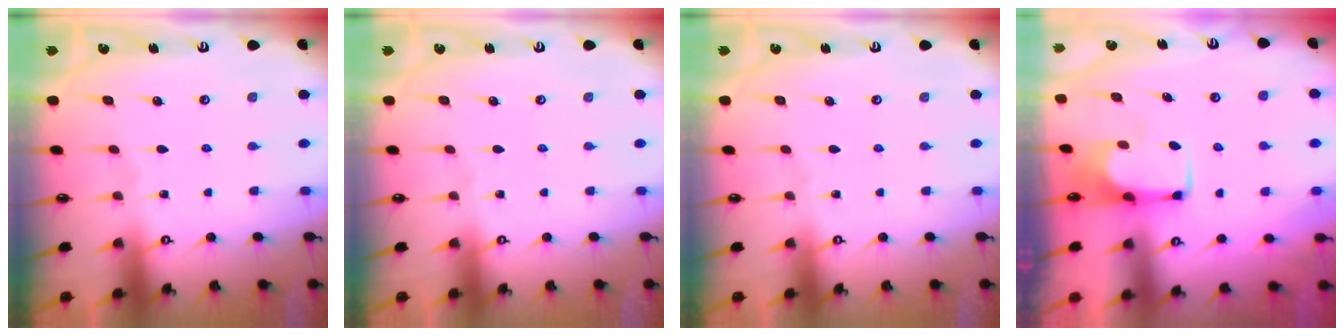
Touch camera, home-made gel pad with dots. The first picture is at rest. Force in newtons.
{"total": 0.0}
{"total": 0.0}
{"total": 0.0}